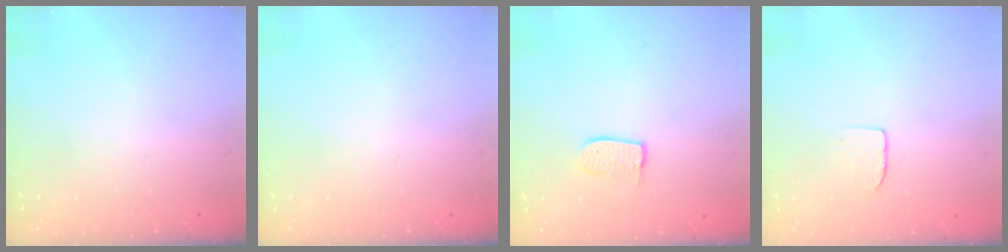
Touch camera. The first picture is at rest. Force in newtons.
{"total": 0.0}
{"total": 5.5, "press": 5.5, "slide": 0.4}
{"total": 3.7, "press": 3.7, "slide": 0.2}